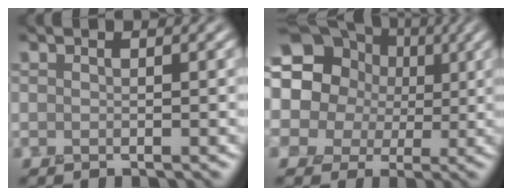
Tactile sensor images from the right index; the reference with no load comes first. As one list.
[{"total": 17.3, "force": [5.6, 14.5, 7.6], "torque": [-0.161, 0.037, 0.064]}]